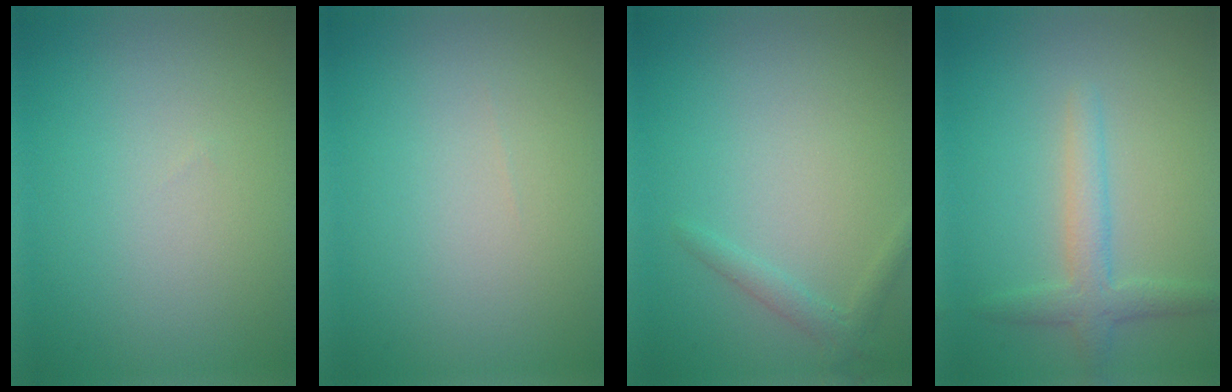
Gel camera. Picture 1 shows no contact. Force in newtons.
{"total": 0.0}
{"total": 1.4, "press": 1.4, "slide": 0.0}
{"total": 2.8, "press": 2.8, "slide": 0.1}